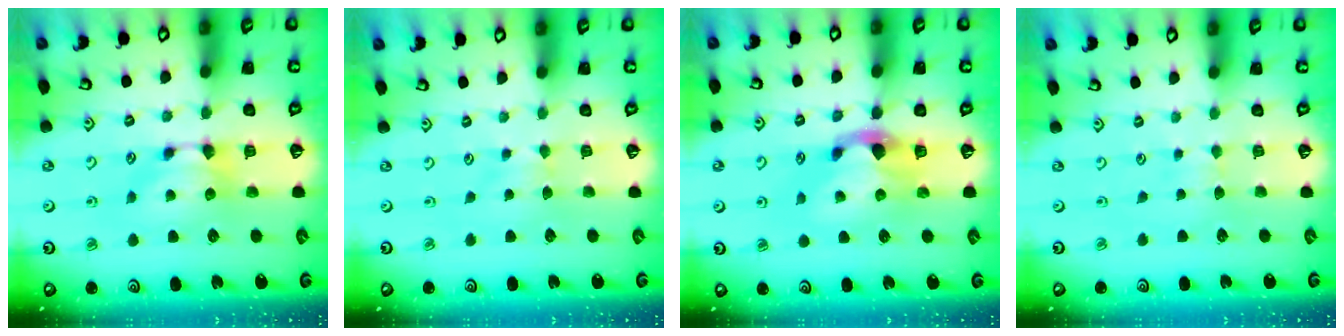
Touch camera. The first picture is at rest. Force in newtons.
{"total": 1.6, "press": 1.6, "slide": 0.3}
{"total": 2.9, "press": 2.6, "slide": 1.3}
{"total": 2.8, "press": 2.8, "slide": 0.2}